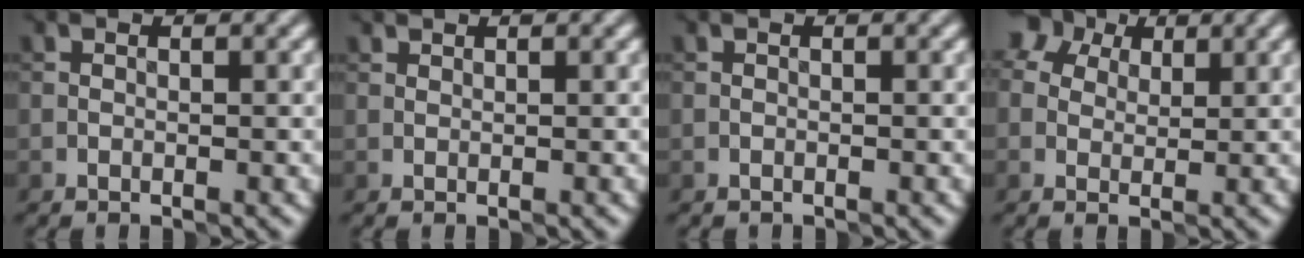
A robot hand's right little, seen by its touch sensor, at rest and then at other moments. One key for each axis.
{"total": 0.0}
{"total": 0.0}
{"total": 4.4, "fx": 2.0, "fy": 3.4, "fz": 2.0, "tx": -0.026, "ty": 0.024, "tz": 0.005}